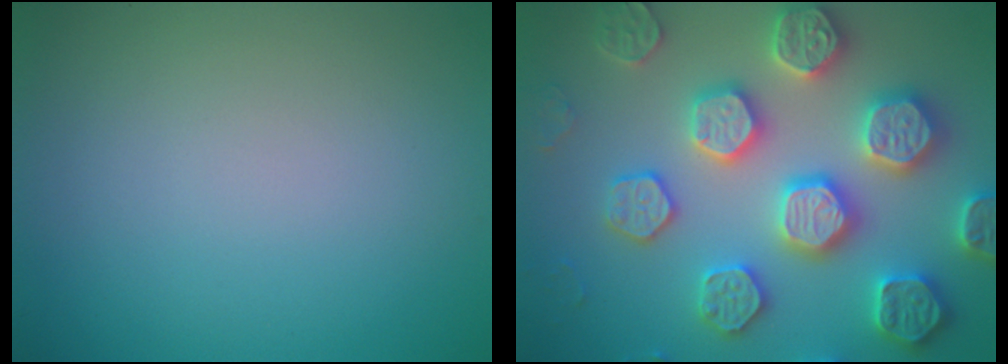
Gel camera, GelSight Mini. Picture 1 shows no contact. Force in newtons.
{"total": 7.6, "press": 7.4, "slide": 1.7}